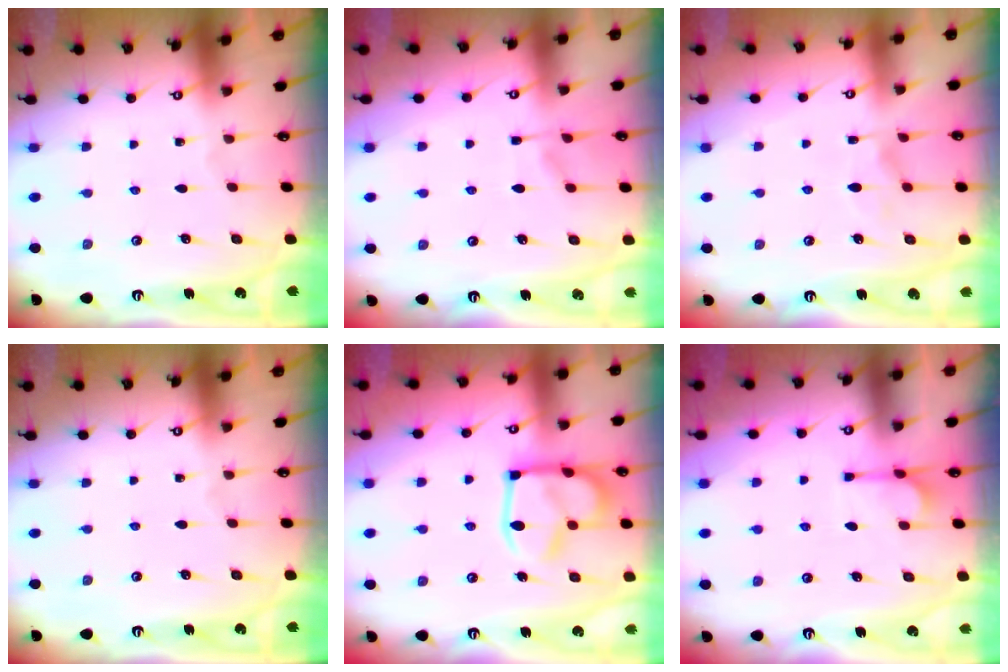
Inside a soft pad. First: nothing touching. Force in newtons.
{"total": 1.3, "press": 0.0, "slide": 1.3}
{"total": 2.3, "press": 2.1, "slide": 0.9}
{"total": 0.0}
{"total": 15.5, "press": 15.4, "slide": 1.3}
{"total": 2.2, "press": 1.8, "slide": 1.2}